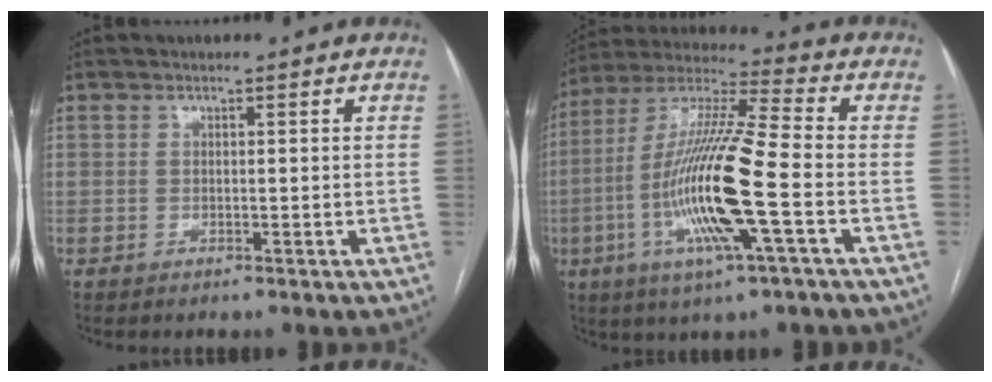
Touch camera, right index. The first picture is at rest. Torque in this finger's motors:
{"motor_torque": [2.14, 0.00, 0.91, 0.21]}